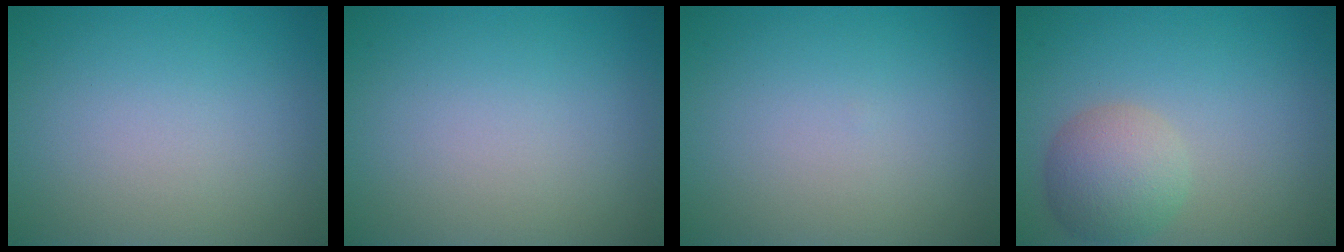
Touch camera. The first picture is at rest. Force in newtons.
{"total": 0.0}
{"total": 0.0}
{"total": 4.1, "press": 4.1, "slide": 0.2}